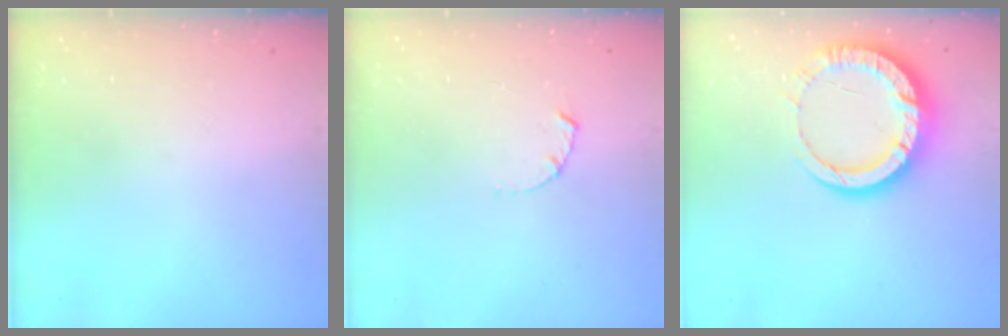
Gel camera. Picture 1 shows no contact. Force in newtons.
{"total": 1.7, "press": 1.6, "slide": 0.3}
{"total": 14.4, "press": 14.3, "slide": 1.4}